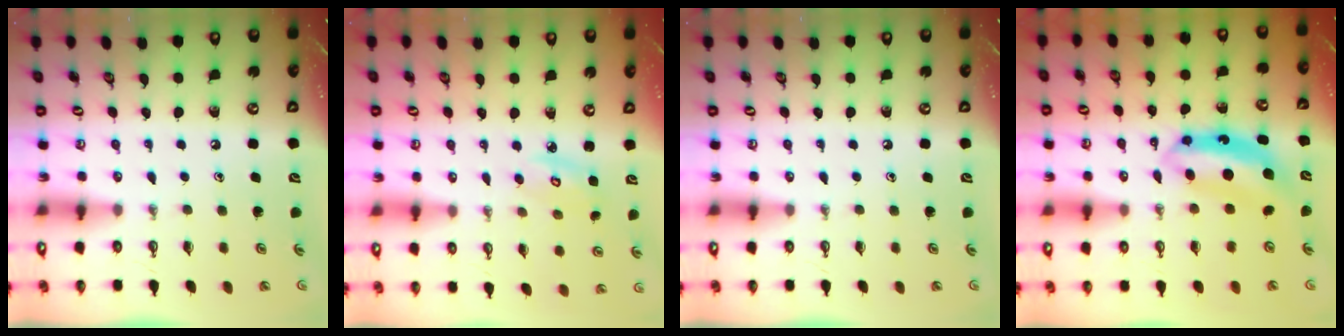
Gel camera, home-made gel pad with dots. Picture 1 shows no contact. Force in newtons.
{"total": 3.8, "press": 3.8, "slide": 0.3}
{"total": 0.0}
{"total": 7.5, "press": 7.5, "slide": 0.6}